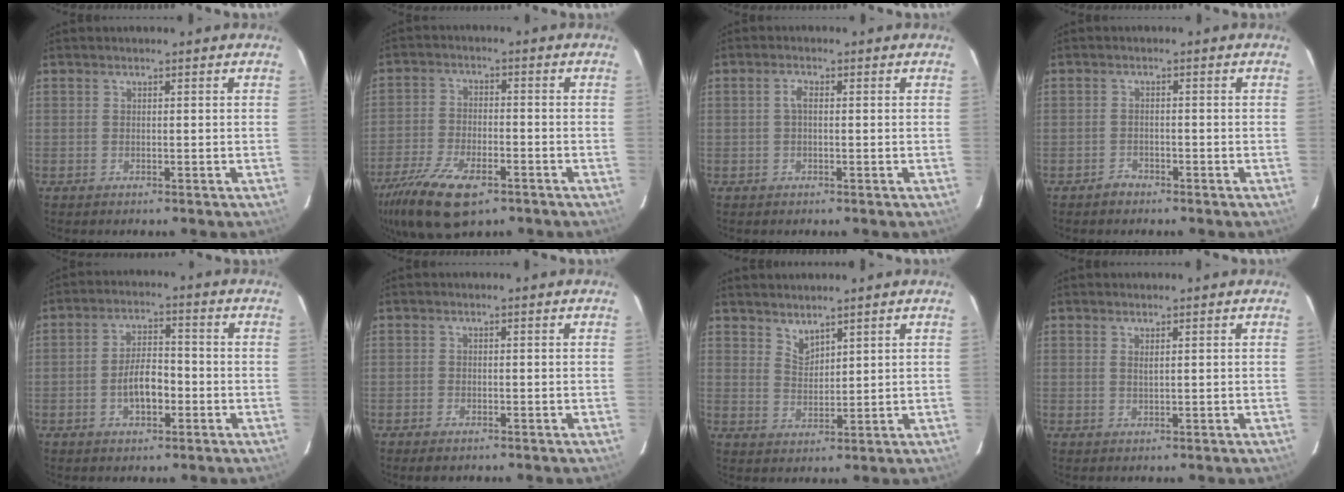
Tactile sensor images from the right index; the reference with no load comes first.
{"total": 14.8, "force": [-9.6, 6.2, 9.5], "torque": [-0.217, -0.039, -0.174]}
{"total": 1.6, "force": [0.0, 0.7, 1.5], "torque": [-0.031, 0.008, -0.001]}
{"total": 1.8, "force": [-1.5, 1.1, 0.0], "torque": [0.000, 0.004, -0.025]}
{"total": 6.3, "force": [-2.1, 3.0, 5.1], "torque": [-0.098, 0.011, -0.031]}
{"total": 1.6, "force": [-1.3, 0.9, 0.5], "torque": [-0.016, -0.004, -0.024]}
{"total": 3.5, "force": [3.1, 1.1, 1.1], "torque": [-0.017, -0.004, 0.057]}
{"total": 0.9, "force": [0.5, 0.1, 0.8], "torque": [-0.015, 0.001, 0.010]}